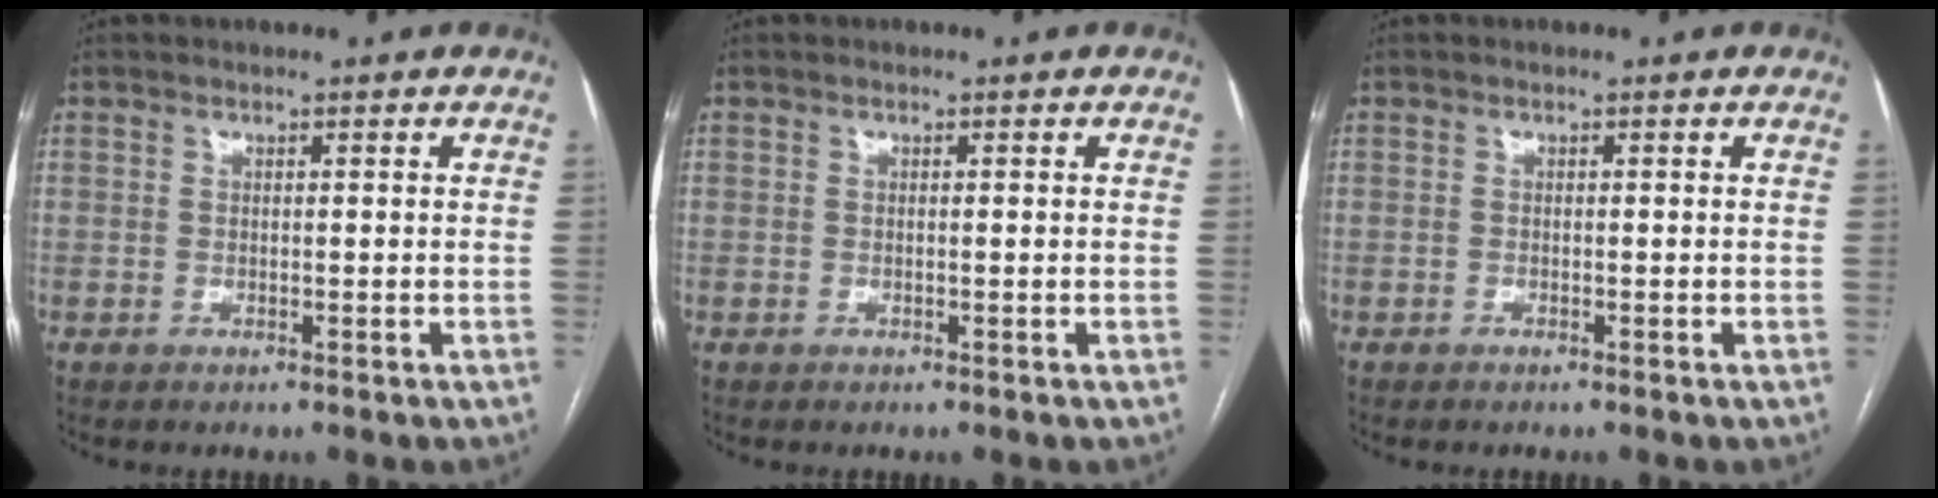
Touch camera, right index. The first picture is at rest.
{"total": 0.0}
{"total": 0.0}